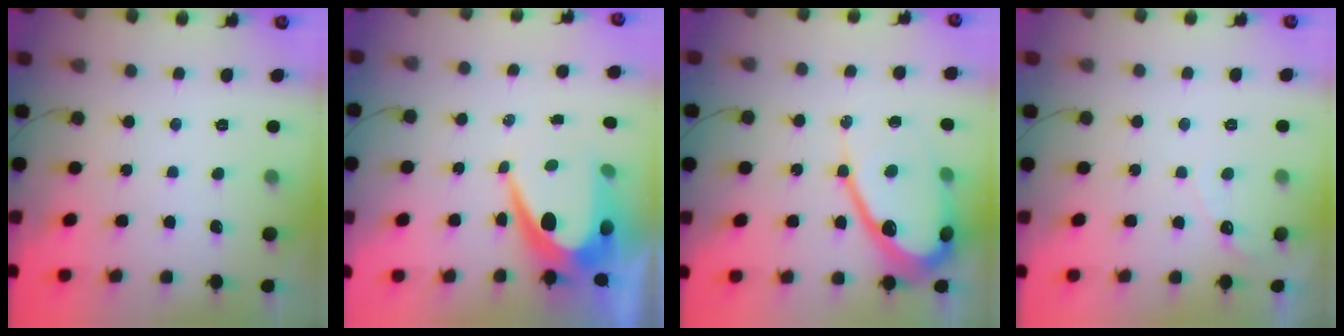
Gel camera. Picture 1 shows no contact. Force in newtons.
{"total": 11.4, "press": 11.4, "slide": 0.6}
{"total": 14.7, "press": 14.7, "slide": 0.9}
{"total": 2.8, "press": 2.8, "slide": 0.1}